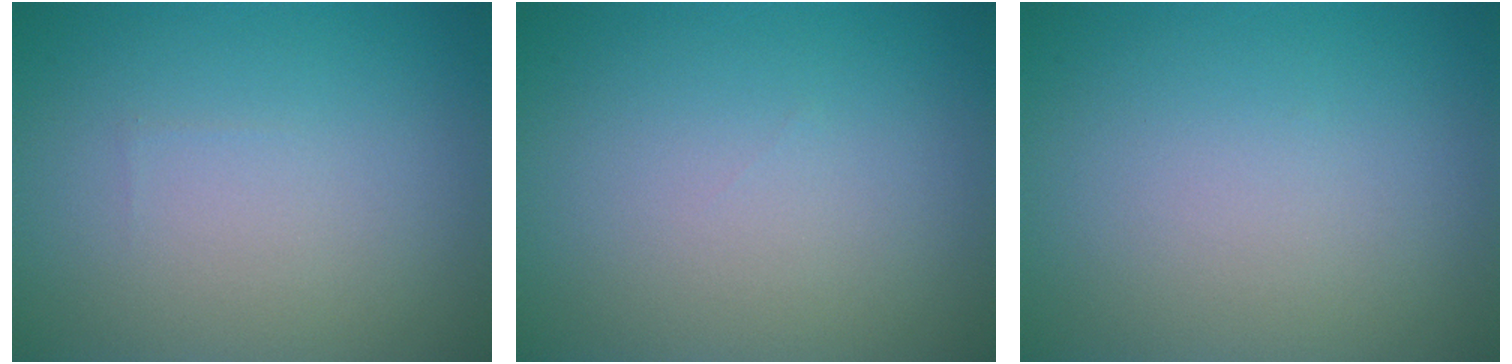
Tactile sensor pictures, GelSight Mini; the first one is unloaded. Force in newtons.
{"total": 0.0}
{"total": 0.0}